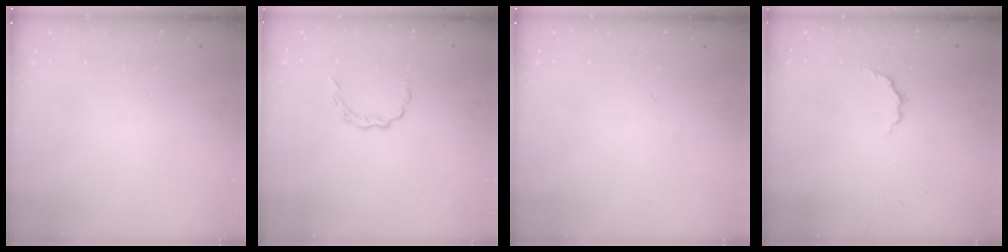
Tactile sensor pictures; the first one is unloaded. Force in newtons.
{"total": 3.9, "press": 3.7, "slide": 1.2}
{"total": 0.0}
{"total": 3.5, "press": 3.4, "slide": 0.8}